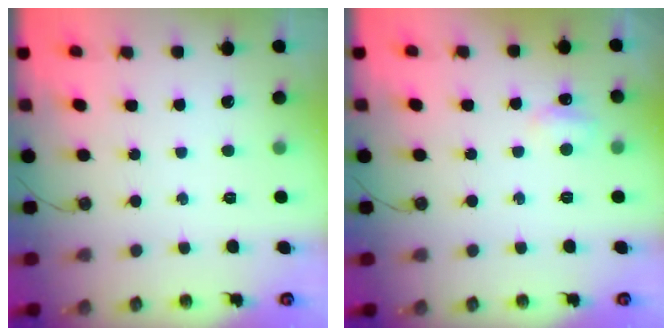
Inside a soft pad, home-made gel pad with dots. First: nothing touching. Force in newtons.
{"total": 5.1, "press": 5.0, "slide": 1.0}